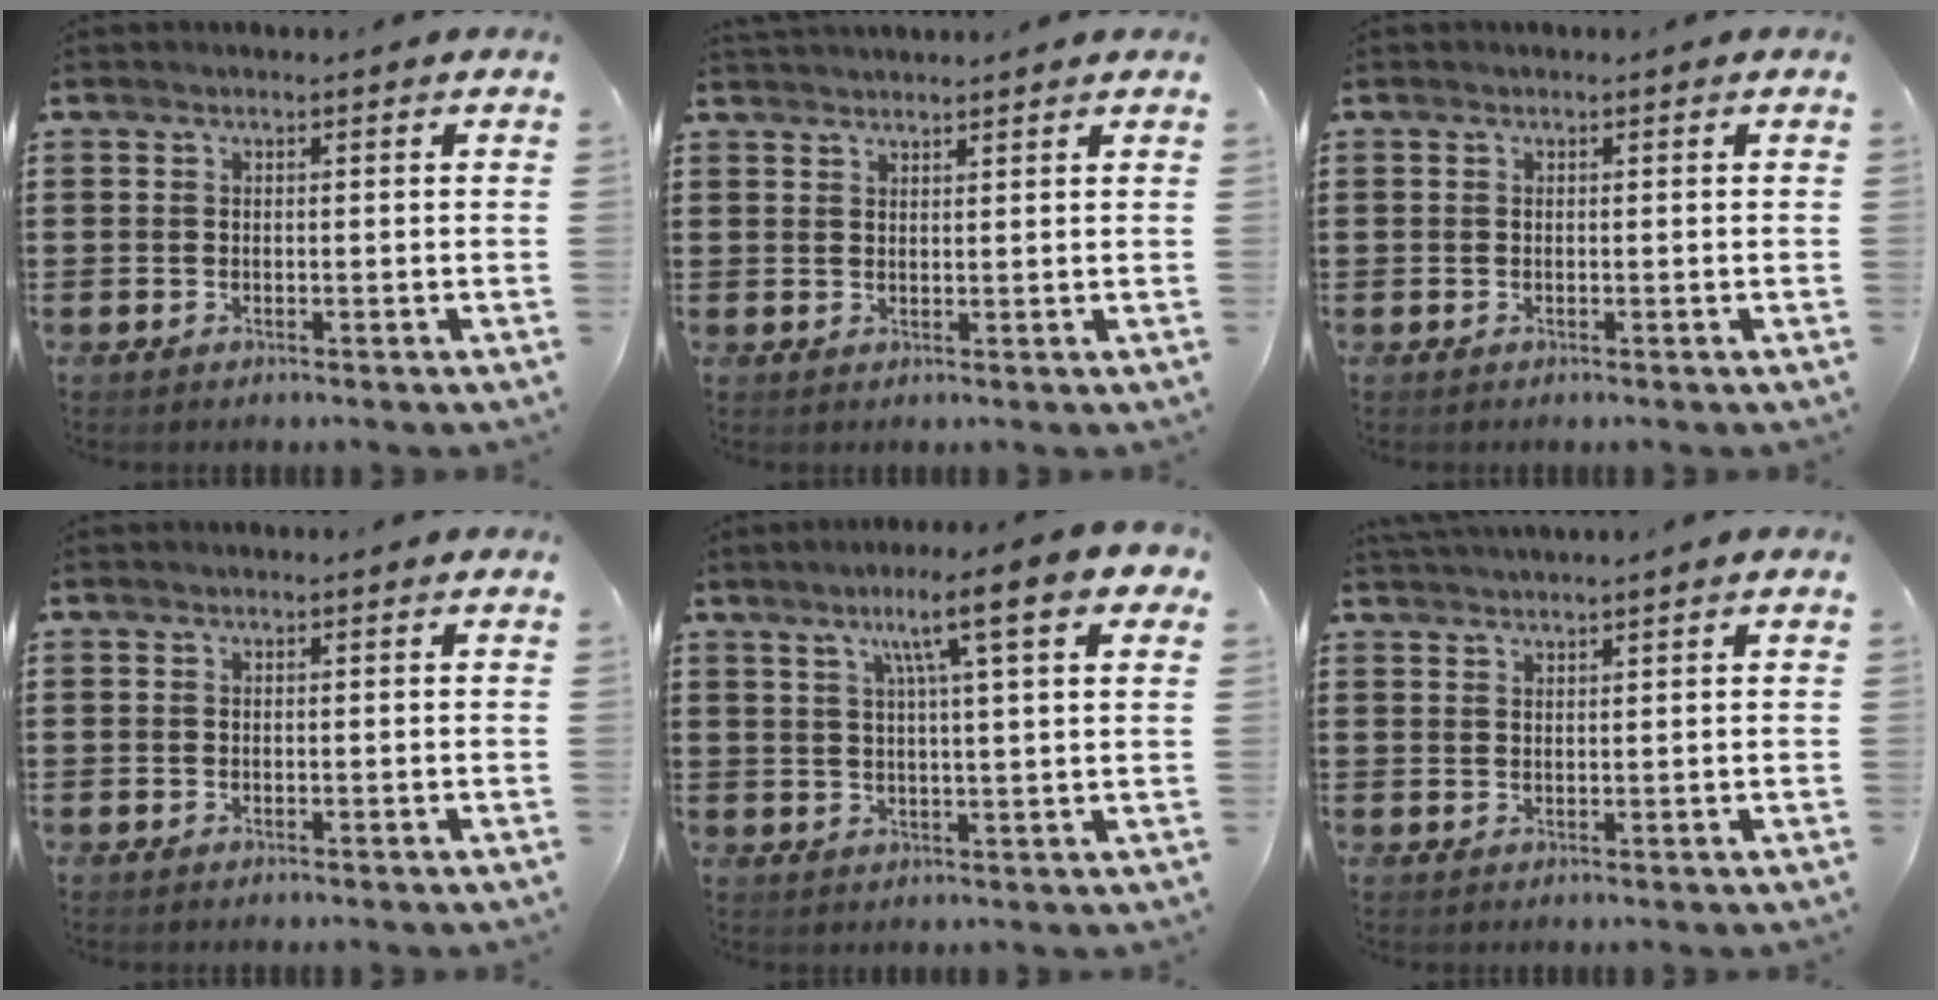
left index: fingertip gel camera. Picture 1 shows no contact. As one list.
[{"total": 1.7, "force": [1.7, 0.0, 0.1], "torque": [-0.005, 0.001, 0.034]}, {"total": 0.0}, {"total": 0.0}, {"total": 10.1, "force": [5.3, 0.5, 8.5], "torque": [-0.162, -0.004, 0.082]}, {"total": 1.7, "force": [1.6, -0.4, 0.4], "torque": [-0.010, 0.001, 0.033]}]